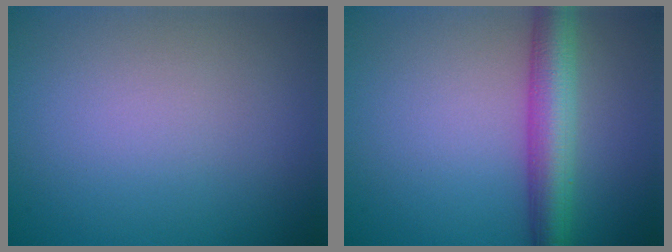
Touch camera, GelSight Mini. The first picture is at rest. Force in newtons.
{"total": 5.4, "press": 5.4, "slide": 0.2}